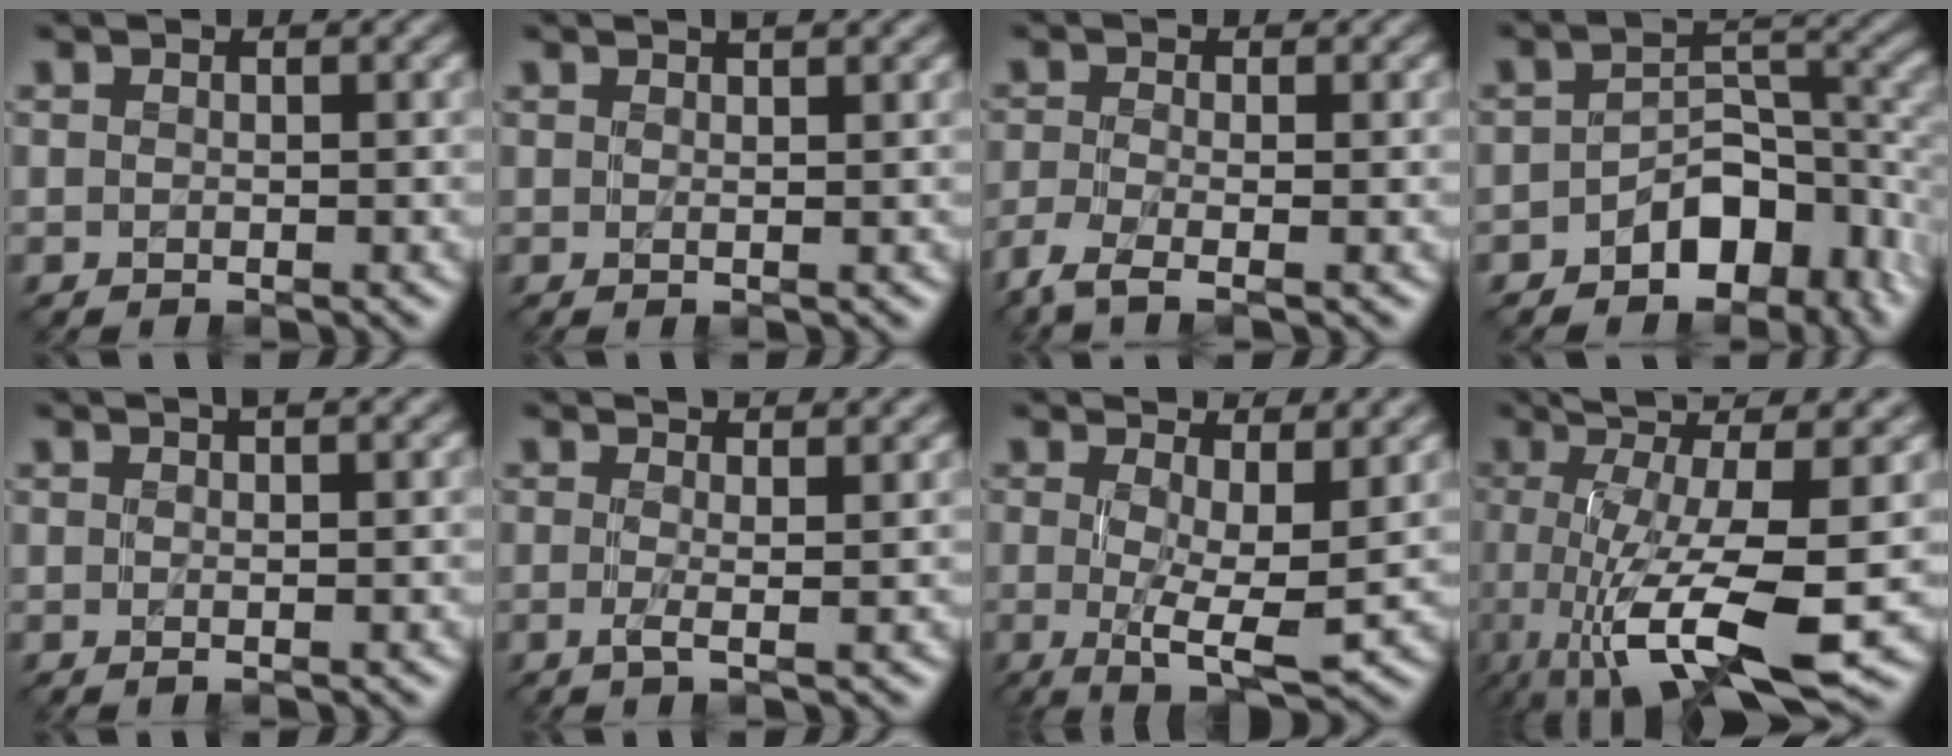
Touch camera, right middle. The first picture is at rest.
{"total": 3.3, "force": [1.8, 1.3, 2.4], "torque": [-0.014, 0.014, -0.006]}
{"total": 3.3, "force": [-2.2, 0.8, 2.3], "torque": [-0.053, -0.015, -0.055]}
{"total": 6.6, "force": [-3.5, 3.9, 3.9], "torque": [-0.042, -0.002, -0.063]}
{"total": 3.0, "force": [1.2, 1.0, 2.5], "torque": [-0.019, 0.003, -0.008]}
{"total": 3.6, "force": [1.0, 1.0, 3.3], "torque": [-0.043, 0.006, -0.004]}
{"total": 7.2, "force": [1.4, 1.9, 6.8], "torque": [-0.097, -0.007, 0.019]}
{"total": 13.2, "force": [-2.0, 3.7, 12.5], "torque": [-0.214, -0.011, -0.026]}